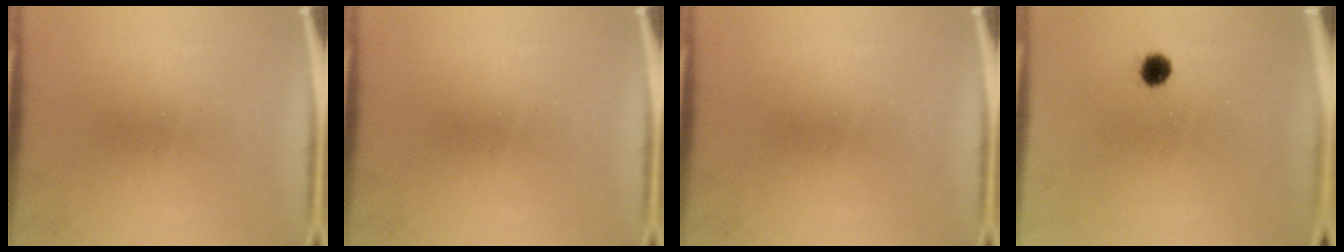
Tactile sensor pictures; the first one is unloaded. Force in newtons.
{"total": 0.0}
{"total": 0.0}
{"total": 2.4}